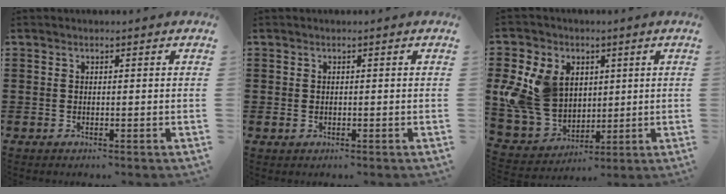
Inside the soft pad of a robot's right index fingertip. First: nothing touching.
{"total": 0.6, "force": [-0.1, 0.6, 0.3], "torque": [-0.007, 0.003, -0.003]}
{"total": 13.7, "force": [2.2, 10.8, 8.1], "torque": [-0.223, 0.018, 0.045]}